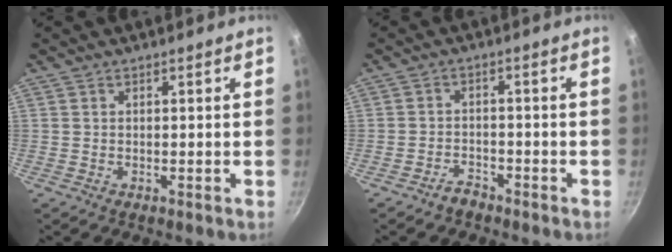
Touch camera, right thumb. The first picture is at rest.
{"total": 2.7, "force": [-2.2, 1.3, 0.7], "torque": [-0.011, 0.013, -0.040]}